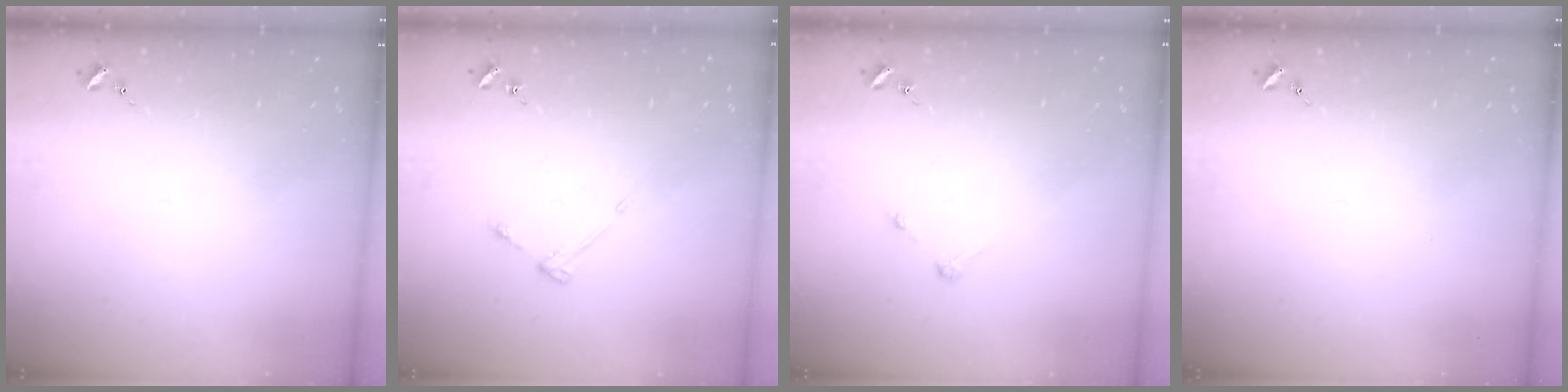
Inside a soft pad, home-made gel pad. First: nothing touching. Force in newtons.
{"total": 3.6, "press": 3.6, "slide": 0.5}
{"total": 2.7, "press": 2.7, "slide": 0.3}
{"total": 0.0}